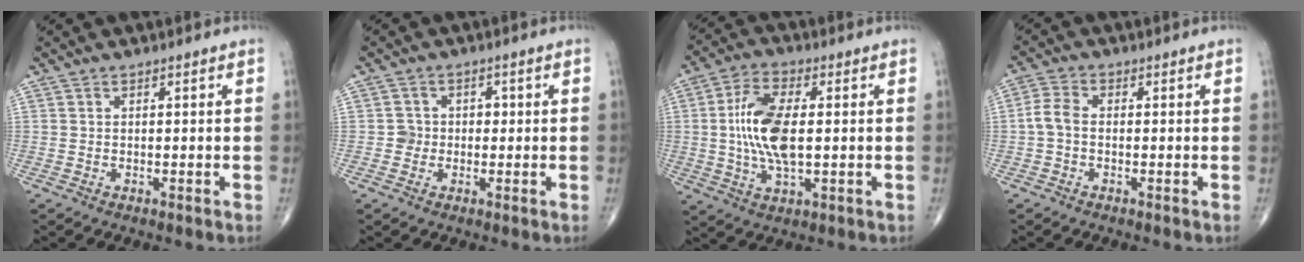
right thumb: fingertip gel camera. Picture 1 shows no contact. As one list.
[{"total": 3.0, "force": [-0.4, 2.9, 0.6], "torque": [0.015, 0.011, -0.010]}, {"total": 12.0, "force": [0.3, 5.4, 10.8], "torque": [-0.217, 0.002, 0.005]}, {"total": 3.6, "force": [-0.5, 2.2, 2.8], "torque": [-0.058, 0.009, -0.019]}]